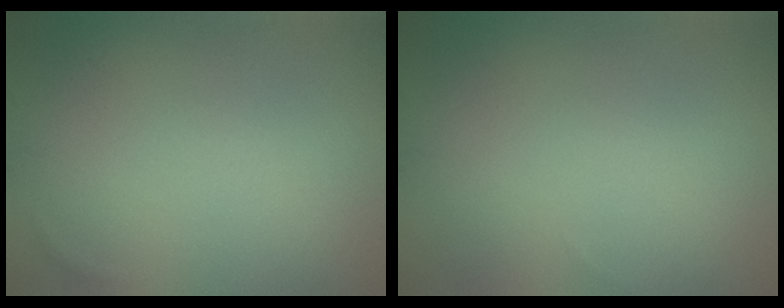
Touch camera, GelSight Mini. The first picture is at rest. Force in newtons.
{"total": 0.0}